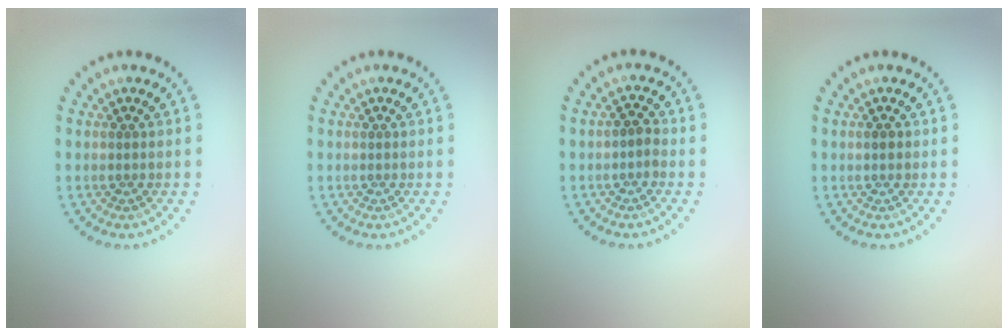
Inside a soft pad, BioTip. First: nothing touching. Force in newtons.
{"total": 0.0}
{"total": 1.1, "press": 1.0, "slide": 0.5}
{"total": 0.9, "press": 0.9, "slide": 0.1}